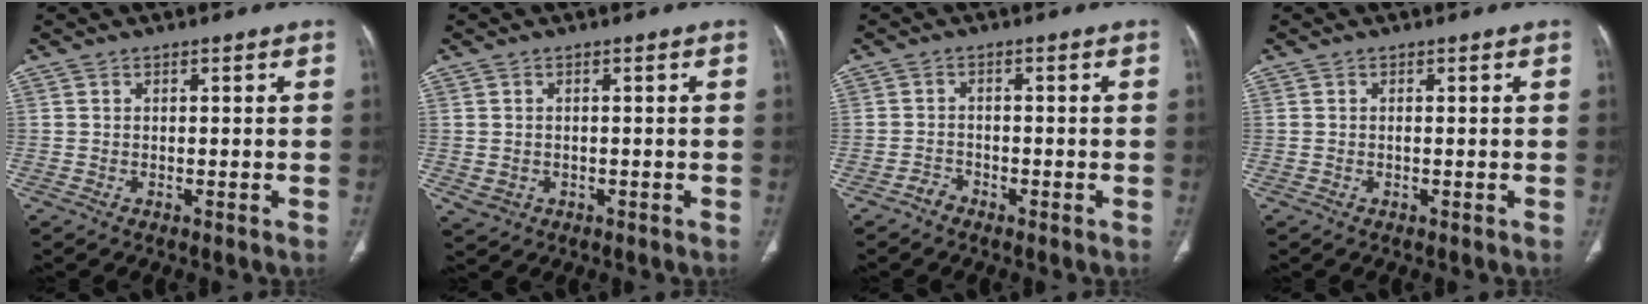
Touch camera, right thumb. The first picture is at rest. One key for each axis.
{"total": 2.4, "fx": -0.3, "fy": 2.1, "fz": 1.0, "tx": -0.020, "ty": 0.003, "tz": 0.008}
{"total": 1.7, "fx": -1.3, "fy": 1.0, "fz": 0.1, "tx": -0.001, "ty": 0.006, "tz": -0.027}
{"total": 0.0}